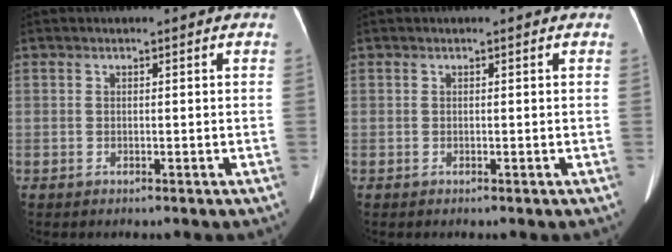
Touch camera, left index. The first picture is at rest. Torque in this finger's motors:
{"motor_torque": [0.00, 0.00, 0.02, 0.01]}